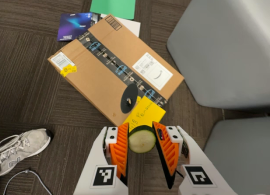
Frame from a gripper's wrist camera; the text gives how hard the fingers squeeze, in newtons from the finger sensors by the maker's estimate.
{"total": 8.9, "left": 9.1, "right": 8.7}